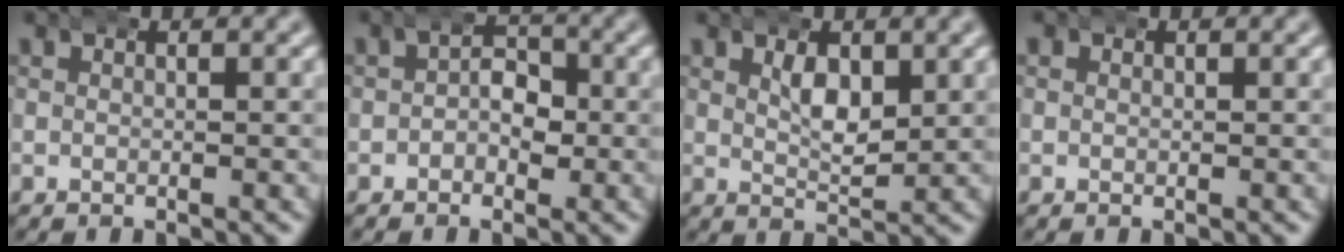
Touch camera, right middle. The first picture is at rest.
{"total": 2.6, "force": [-0.2, 2.1, 1.6], "torque": [-0.014, 0.001, -0.011]}
{"total": 2.4, "force": [1.1, 1.0, 1.9], "torque": [-0.030, -0.013, 0.021]}
{"total": 0.7, "force": [0.1, 0.7, 0.1], "torque": [-0.003, -0.002, 0.000]}